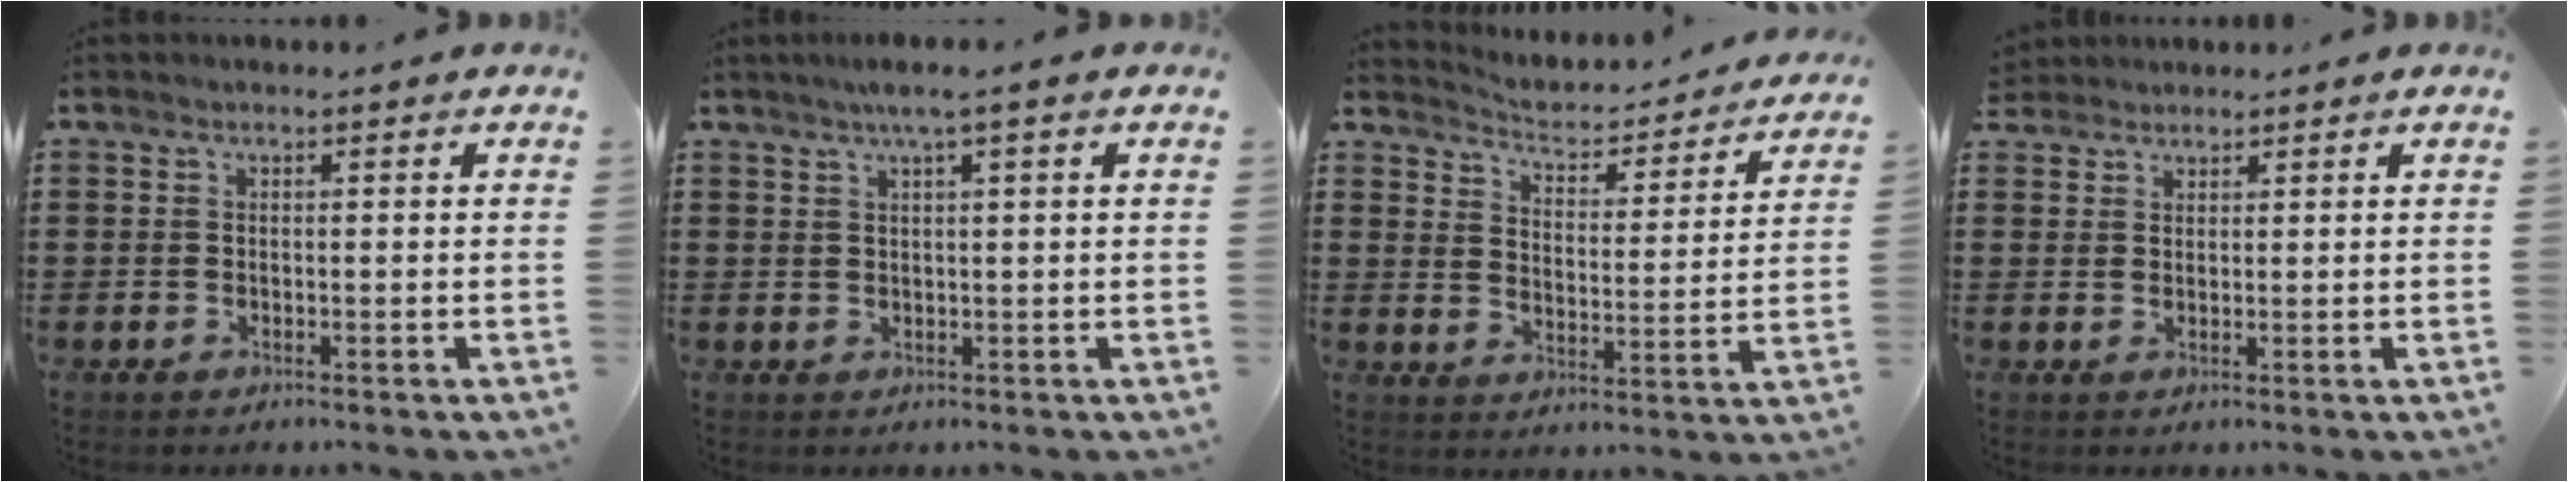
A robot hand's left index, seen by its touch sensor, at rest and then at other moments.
{"total": 2.6, "force": [1.4, -0.2, 2.2], "torque": [-0.044, 0.000, 0.025]}
{"total": 2.7, "force": [2.7, 0.1, 0.0], "torque": [-0.022, -0.035, 0.035]}
{"total": 1.7, "force": [1.6, 0.7, -0.2], "torque": [-0.002, 0.004, 0.032]}